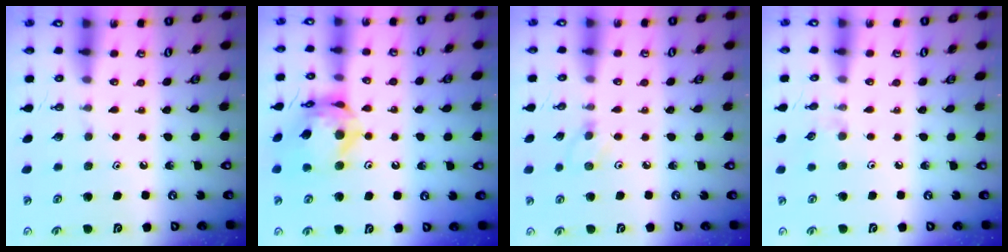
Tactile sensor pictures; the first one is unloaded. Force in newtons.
{"total": 12.2, "press": 12.1, "slide": 1.3}
{"total": 3.2, "press": 3.2, "slide": 0.5}
{"total": 2.6, "press": 2.6, "slide": 0.4}